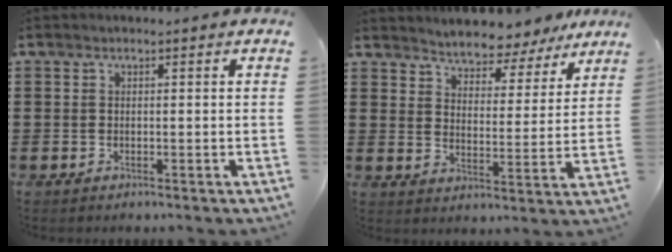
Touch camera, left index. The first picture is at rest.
{"total": 4.7, "force": [4.7, 0.4, -0.5], "torque": [-0.020, -0.034, 0.081]}